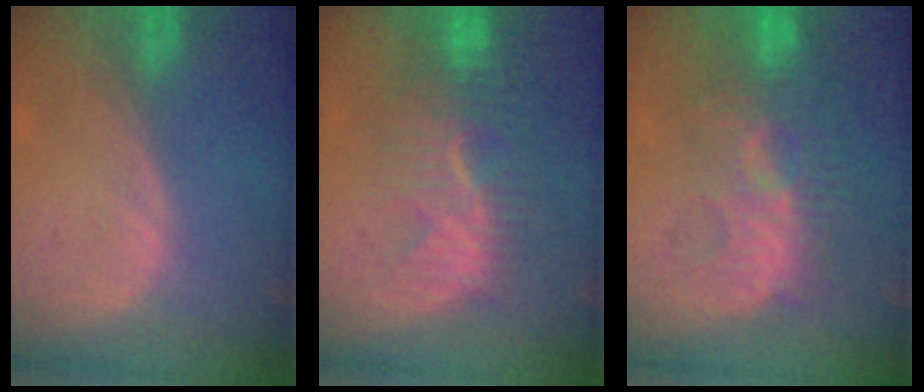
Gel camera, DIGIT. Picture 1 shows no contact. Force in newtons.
{"total": 9.0, "press": 8.3, "slide": 3.4}
{"total": 9.4, "press": 8.9, "slide": 2.9}